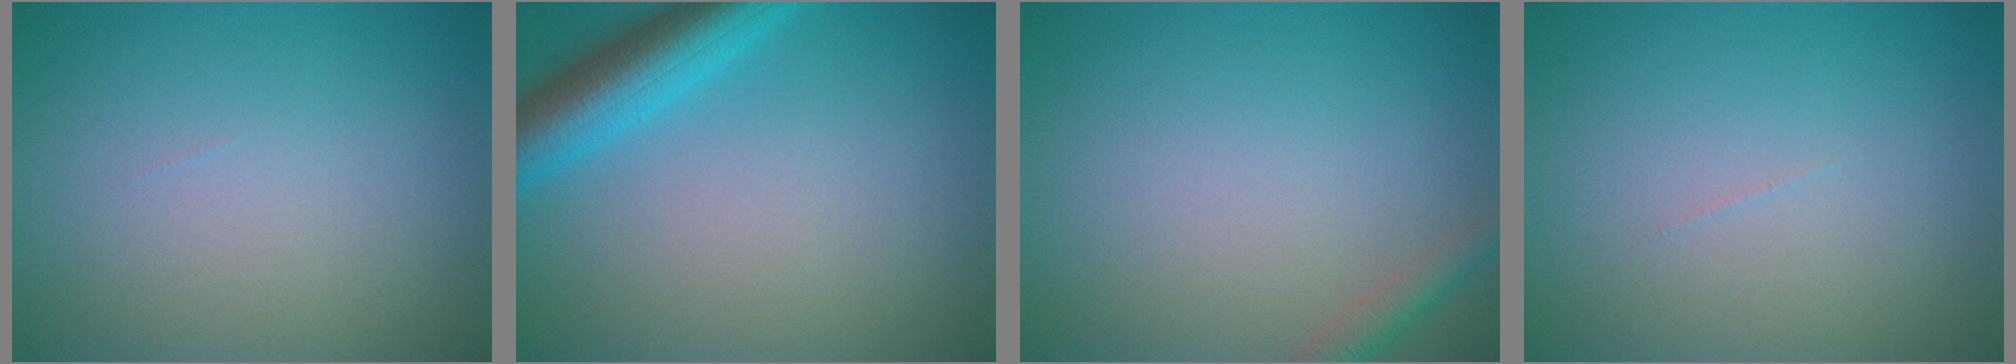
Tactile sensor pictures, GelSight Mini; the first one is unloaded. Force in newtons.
{"total": 5.3, "press": 5.3, "slide": 0.3}
{"total": 1.6, "press": 1.6, "slide": 0.1}
{"total": 0.0}